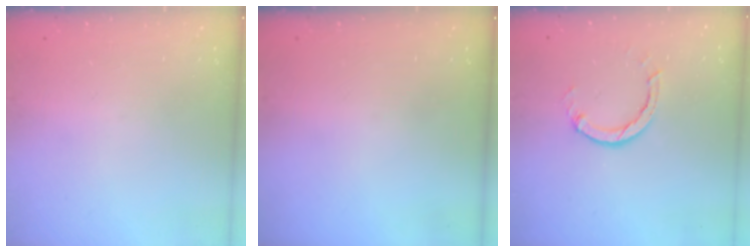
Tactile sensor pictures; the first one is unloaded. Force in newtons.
{"total": 0.0}
{"total": 2.7, "press": 2.7, "slide": 0.3}